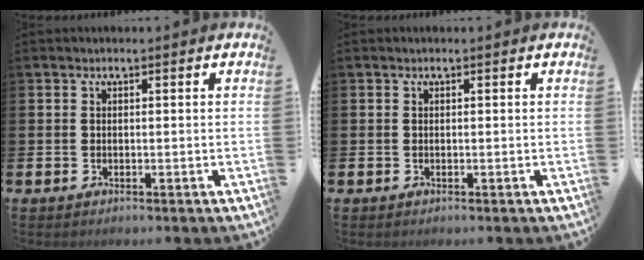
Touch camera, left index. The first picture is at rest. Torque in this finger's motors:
{"motor_torque": [0.00, 0.00, 0.00, 0.00]}